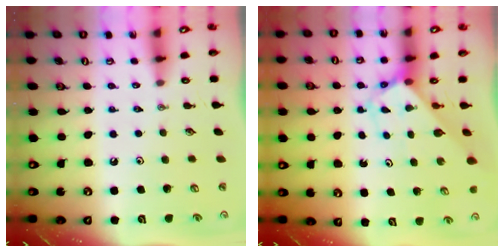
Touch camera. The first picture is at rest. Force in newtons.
{"total": 2.8, "press": 2.8, "slide": 0.1}